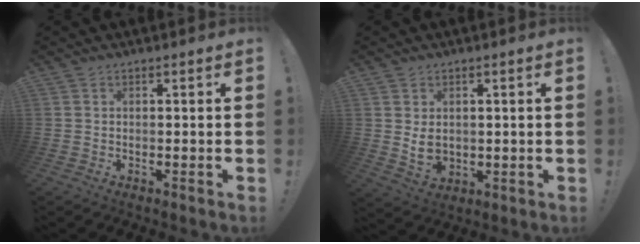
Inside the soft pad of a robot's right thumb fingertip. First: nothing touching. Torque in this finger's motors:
{"motor_torque": [0.03, -0.06, -0.13, 0.42, 0.01]}